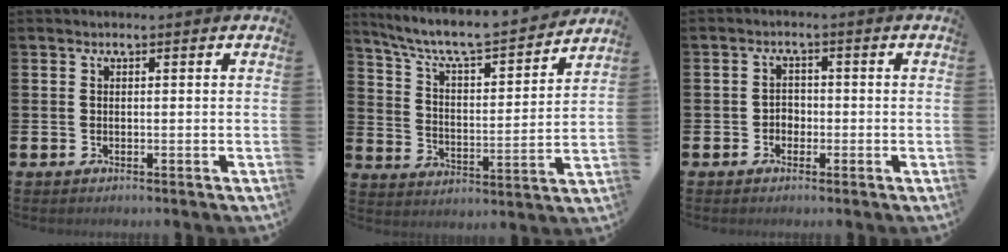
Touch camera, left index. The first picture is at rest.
{"total": 7.7, "force": [7.1, 1.1, 2.8], "torque": [-0.091, -0.055, 0.117]}
{"total": 1.9, "force": [-0.9, 1.6, 0.6], "torque": [-0.013, 0.005, -0.020]}